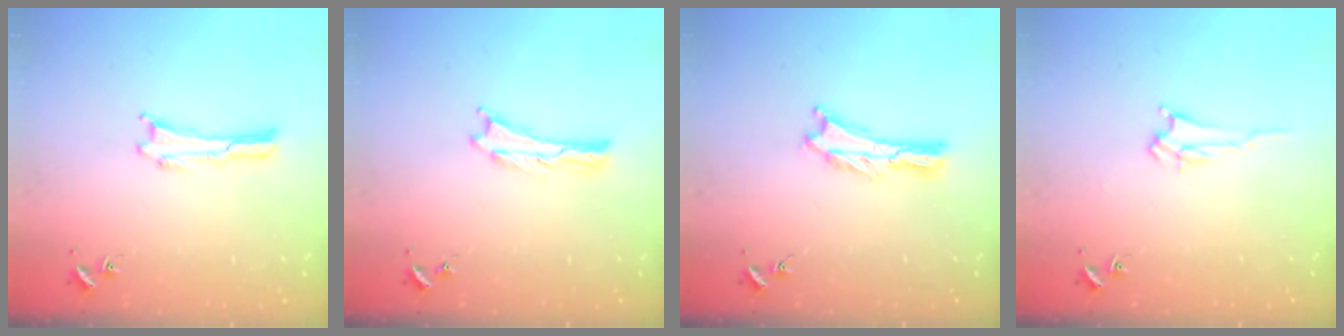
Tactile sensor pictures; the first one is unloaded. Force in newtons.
{"total": 0.0}
{"total": 0.6, "press": 0.6, "slide": 0.2}
{"total": 2.8, "press": 2.8, "slide": 0.4}